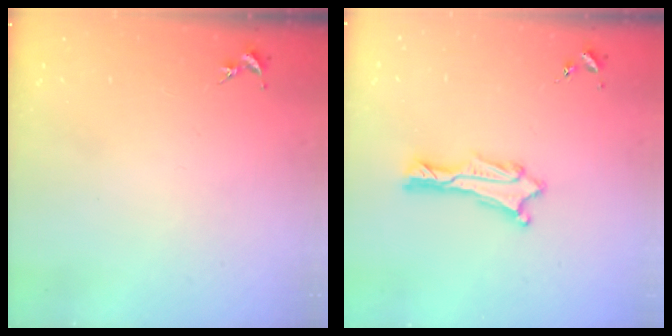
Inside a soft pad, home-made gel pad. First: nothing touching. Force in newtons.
{"total": 0.9, "press": 0.8, "slide": 0.1}